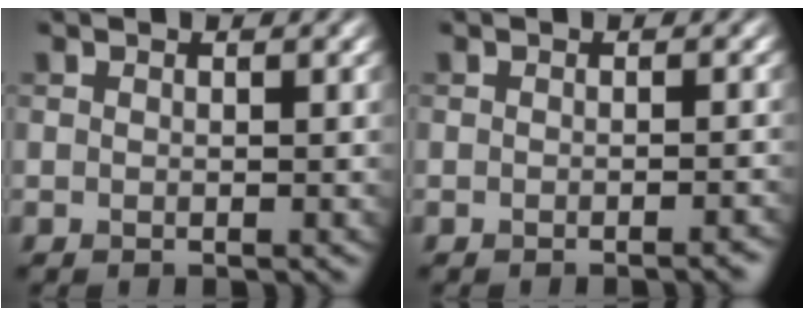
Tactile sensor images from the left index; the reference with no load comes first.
{"total": 1.3, "force": [-0.8, 0.2, 0.9], "torque": [-0.007, 0.001, -0.013]}